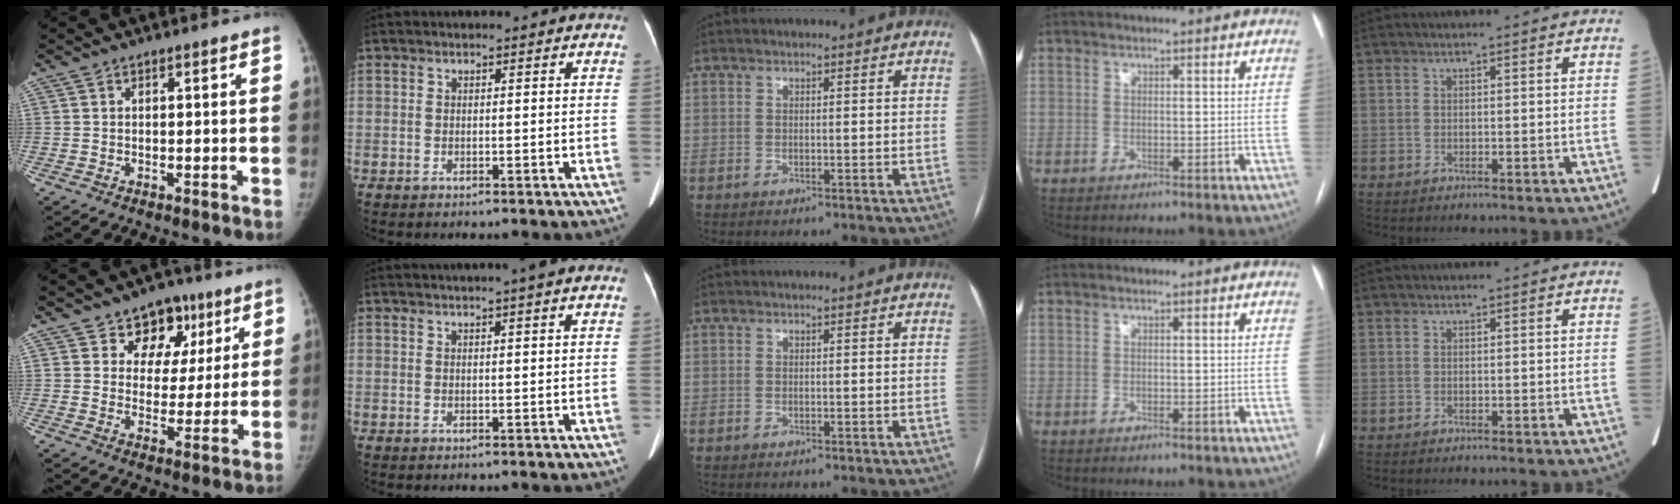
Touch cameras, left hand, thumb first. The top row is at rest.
{"thumb": {"total": 10.3, "force": [5.6, 8.0, 3.4], "torque": [0.001, -0.014, 0.081]}, "index": {"total": 3.5, "force": [2.4, -0.3, 2.5], "torque": [-0.035, 0.019, 0.036]}}